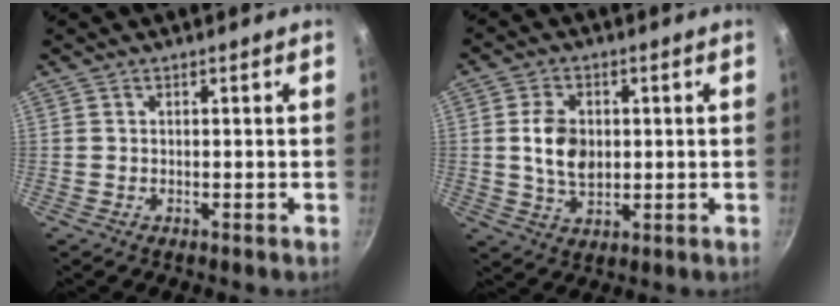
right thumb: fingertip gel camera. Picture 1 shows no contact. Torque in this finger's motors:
{"motor_torque": [0.39, -0.39, 0.83, -0.77, 0.07]}